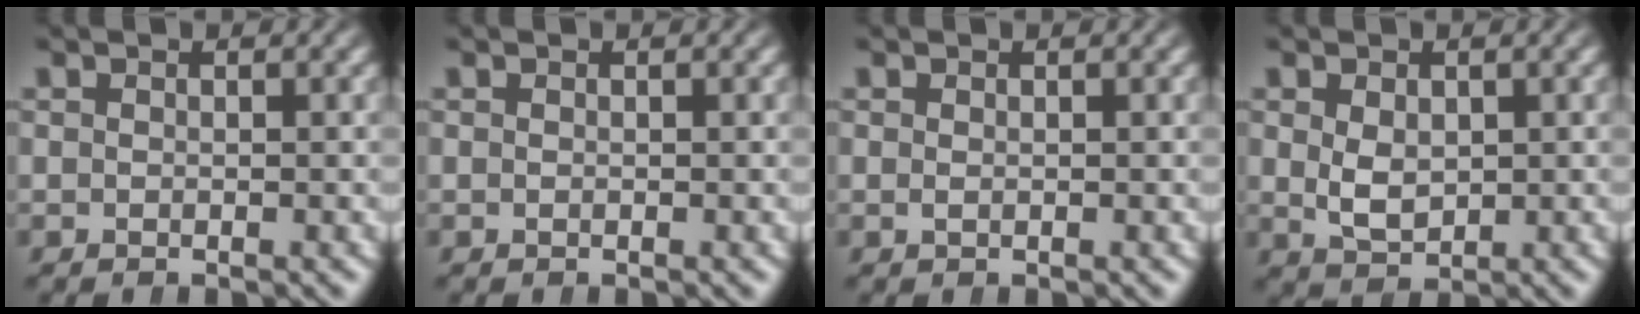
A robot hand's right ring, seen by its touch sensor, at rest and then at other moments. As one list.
[{"total": 0.0}, {"total": 0.0}, {"total": 2.3, "force": [0.1, 1.6, 1.7], "torque": [-0.042, -0.022, 0.021]}]